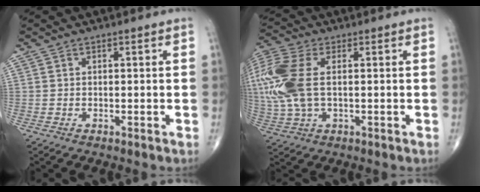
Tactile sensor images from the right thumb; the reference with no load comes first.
{"total": 16.3, "force": [2.0, 9.2, 13.4], "torque": [-0.350, 0.008, 0.039]}